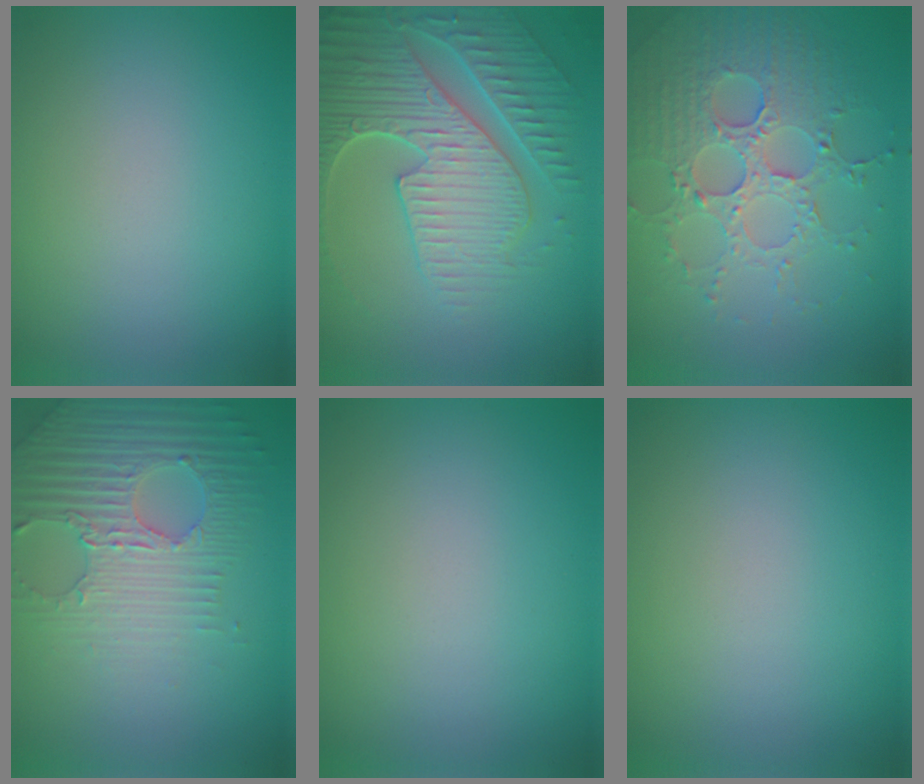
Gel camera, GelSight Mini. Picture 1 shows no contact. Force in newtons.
{"total": 7.9, "press": 6.1, "slide": 5.1}
{"total": 5.2, "press": 4.6, "slide": 2.3}
{"total": 4.7, "press": 4.2, "slide": 2.1}
{"total": 0.0}
{"total": 0.0}